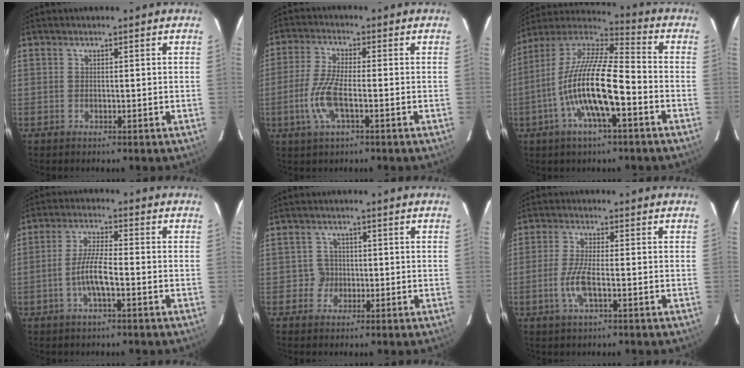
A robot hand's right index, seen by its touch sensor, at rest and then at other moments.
{"total": 7.7, "force": [-2.4, 2.0, 7.0], "torque": [-0.155, -0.003, -0.049]}
{"total": 17.1, "force": [-5.7, 3.8, 15.7], "torque": [-0.294, -0.011, -0.113]}
{"total": 5.9, "force": [-2.1, 0.8, 5.4], "torque": [-0.112, 0.004, -0.041]}
{"total": 2.7, "force": [-0.6, 2.6, -0.3], "torque": [0.011, 0.015, -0.007]}
{"total": 5.3, "force": [-1.8, 0.9, 4.9], "torque": [-0.105, -0.004, -0.036]}